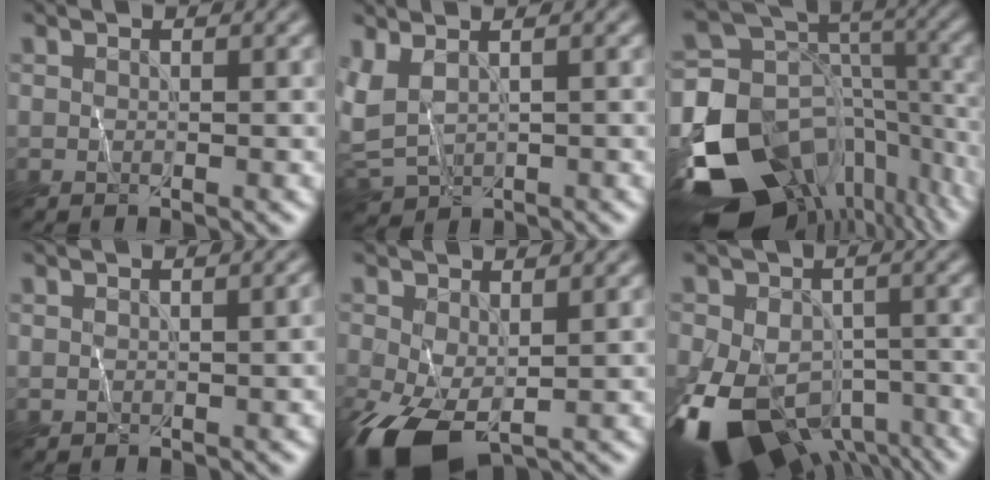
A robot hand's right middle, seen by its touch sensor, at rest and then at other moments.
{"total": 3.3, "force": [0.9, 1.9, 2.5], "torque": [-0.082, -0.003, 0.030]}
{"total": 17.1, "force": [-8.8, 11.9, 8.6], "torque": [-0.181, -0.017, -0.126]}
{"total": 0.6, "force": [0.0, 0.2, 0.5], "torque": [-0.004, 0.003, 0.008]}
{"total": 7.5, "force": [-2.7, 4.3, 5.5], "torque": [-0.152, -0.032, -0.032]}
{"total": 15.5, "force": [-8.6, 9.6, 8.7], "torque": [-0.178, -0.047, -0.112]}